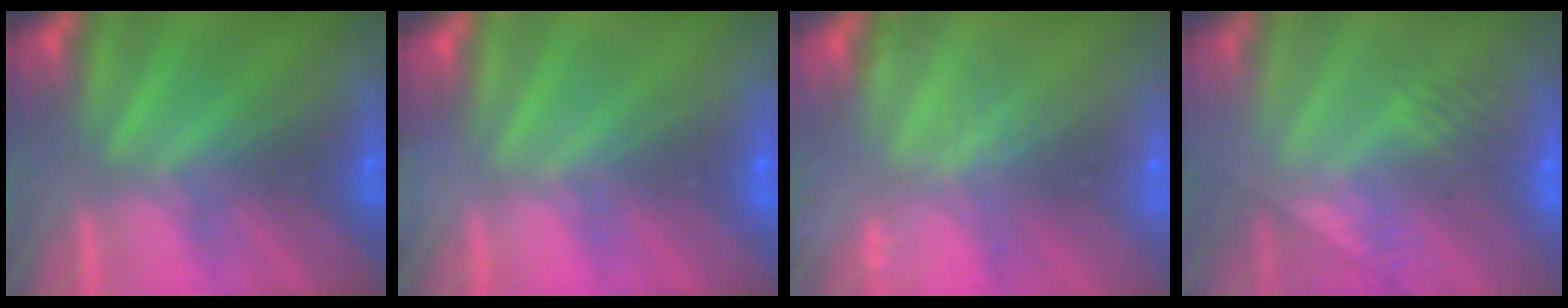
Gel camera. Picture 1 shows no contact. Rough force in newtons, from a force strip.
{"total": 7.3}
{"total": 2.0}
{"total": 2.7}